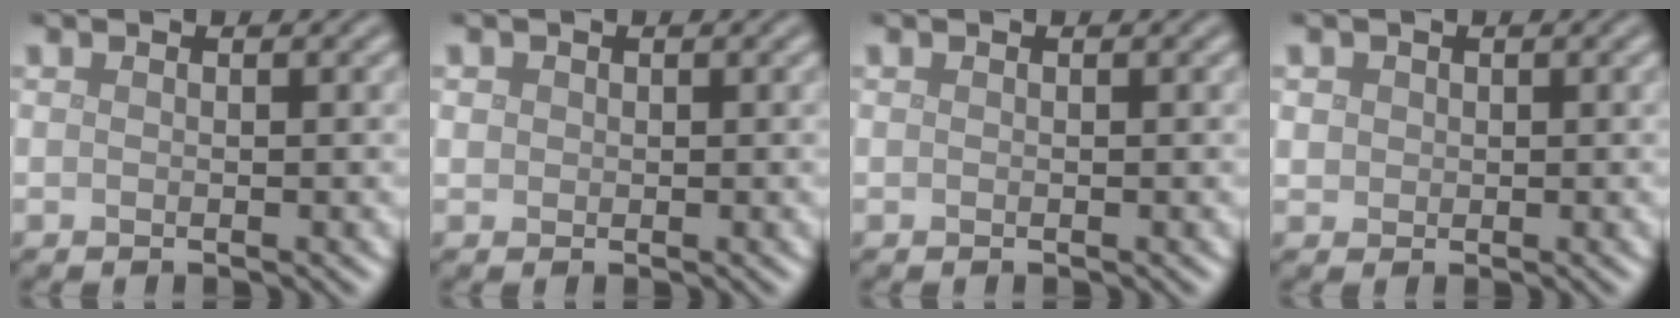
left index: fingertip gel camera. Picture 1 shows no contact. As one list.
[{"total": 0.7, "force": [0.2, 0.7, 0.1], "torque": [0.002, -0.001, 0.003]}, {"total": 0.0}, {"total": 1.0, "force": [0.3, 1.0, 0.2], "torque": [0.001, -0.003, 0.007]}]